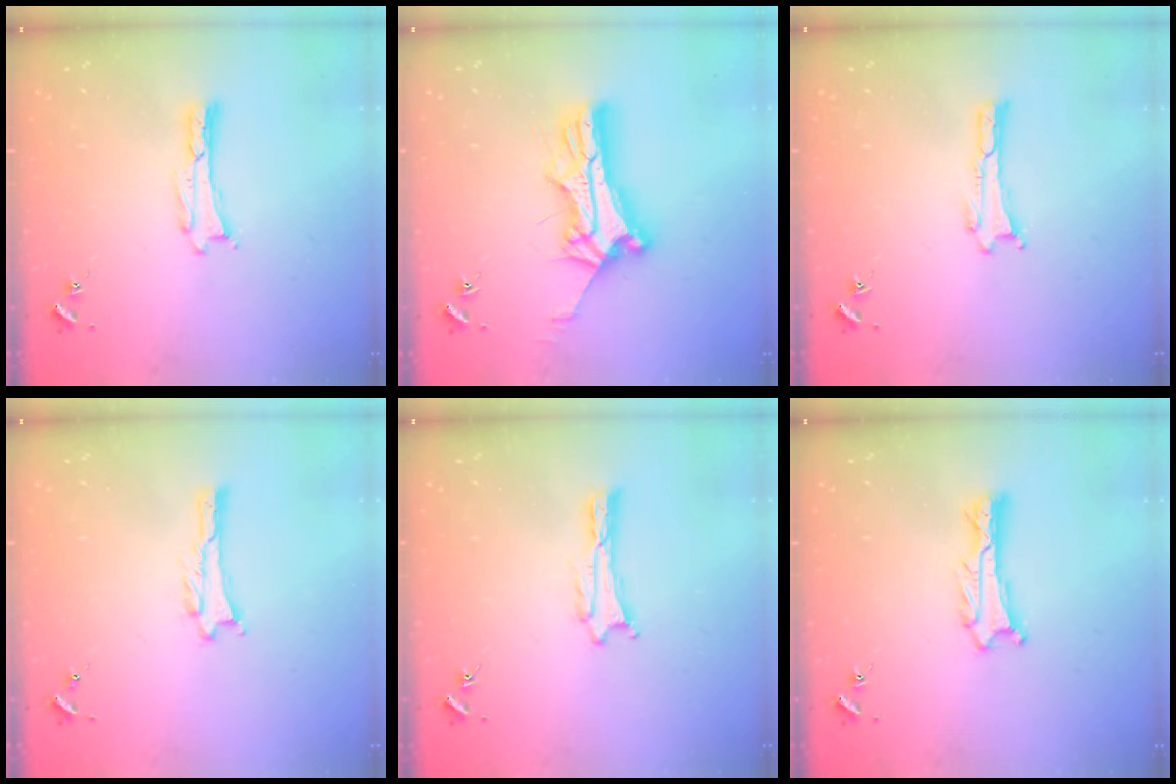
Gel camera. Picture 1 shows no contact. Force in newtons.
{"total": 10.4, "press": 10.4, "slide": 0.8}
{"total": 0.0}
{"total": 1.0, "press": 1.0, "slide": 0.1}
{"total": 0.0}
{"total": 0.9, "press": 0.9, "slide": 0.1}